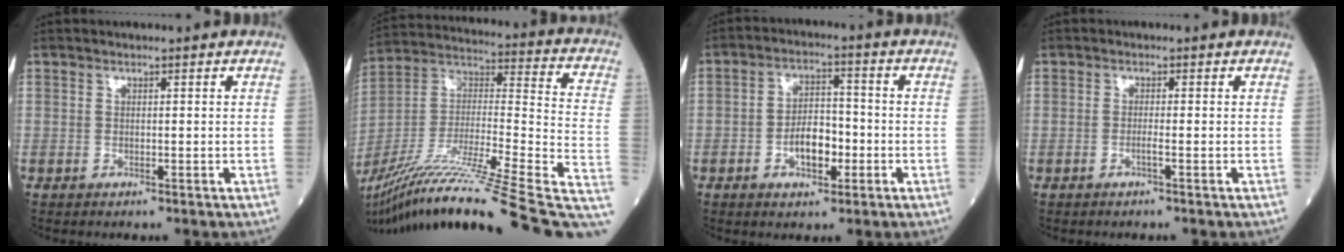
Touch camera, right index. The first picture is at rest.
{"total": 31.7, "force": [-23.8, 0.8, 21.0], "torque": [-0.288, -0.010, -0.380]}
{"total": 6.2, "force": [-2.0, 3.1, 5.0], "torque": [-0.093, 0.011, -0.031]}
{"total": 1.0, "force": [-0.5, -0.2, 0.8], "torque": [-0.013, 0.002, -0.013]}